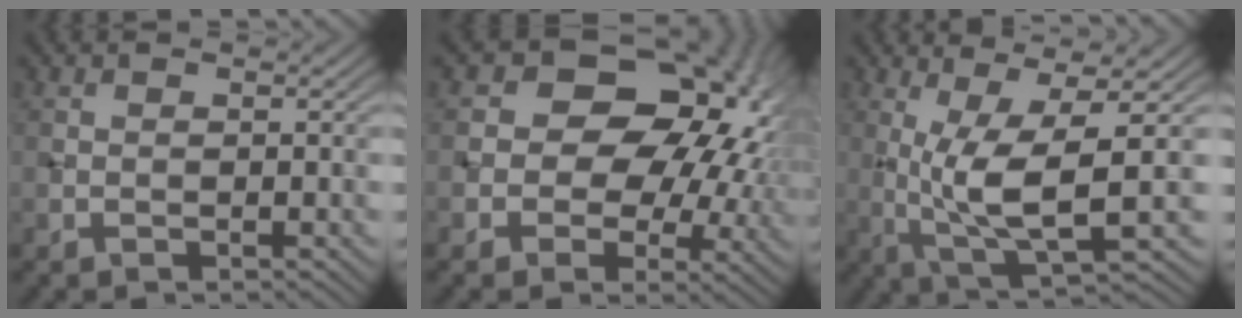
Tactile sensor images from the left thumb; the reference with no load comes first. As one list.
[{"total": 16.2, "force": [2.6, 12.2, 10.3], "torque": [-0.137, 0.015, 0.026]}, {"total": 8.2, "force": [0.3, 1.5, 8.0], "torque": [-0.165, 0.009, 0.012]}]